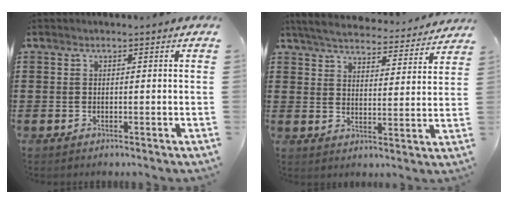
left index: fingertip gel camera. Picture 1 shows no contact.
{"total": 5.2, "force": [5.1, 0.1, 1.0], "torque": [-0.045, -0.033, 0.086]}